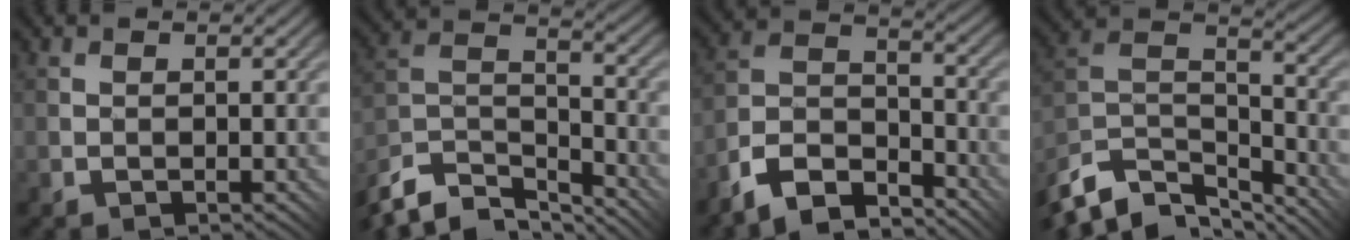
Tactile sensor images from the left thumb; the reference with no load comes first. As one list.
[{"total": 10.8, "force": [-9.3, 3.5, 4.3], "torque": [-0.103, 0.009, -0.176]}, {"total": 8.9, "force": [-7.3, 3.2, 4.1], "torque": [-0.079, 0.004, -0.150]}, {"total": 11.8, "force": [-9.5, 4.7, 5.2], "torque": [-0.143, -0.001, -0.165]}]